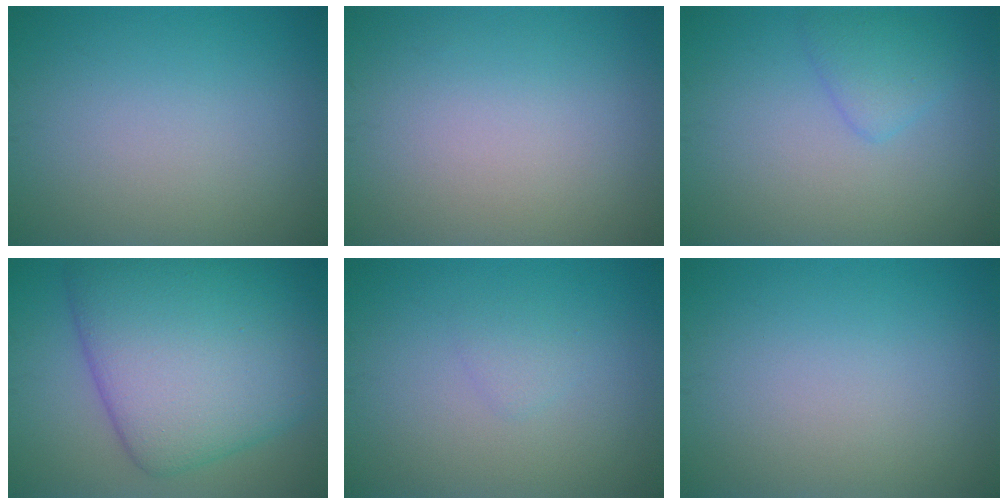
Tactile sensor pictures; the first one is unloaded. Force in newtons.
{"total": 0.0}
{"total": 2.0, "press": 2.0, "slide": 0.2}
{"total": 12.3, "press": 12.3, "slide": 0.3}
{"total": 1.0, "press": 1.0, "slide": 0.1}
{"total": 0.0}